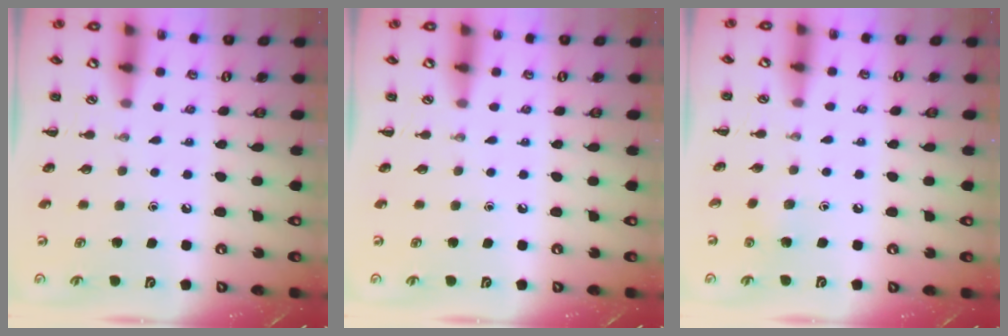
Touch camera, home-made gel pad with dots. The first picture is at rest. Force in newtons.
{"total": 0.0}
{"total": 3.6, "press": 3.4, "slide": 1.2}